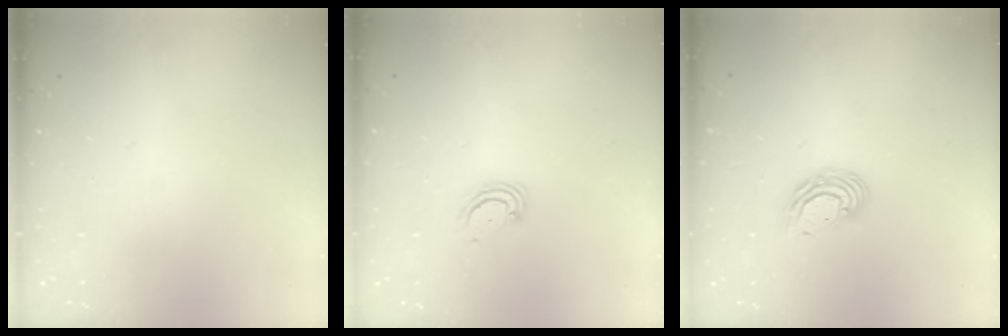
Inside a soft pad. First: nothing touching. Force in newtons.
{"total": 2.9, "press": 2.9, "slide": 0.3}
{"total": 6.9, "press": 6.9, "slide": 0.8}